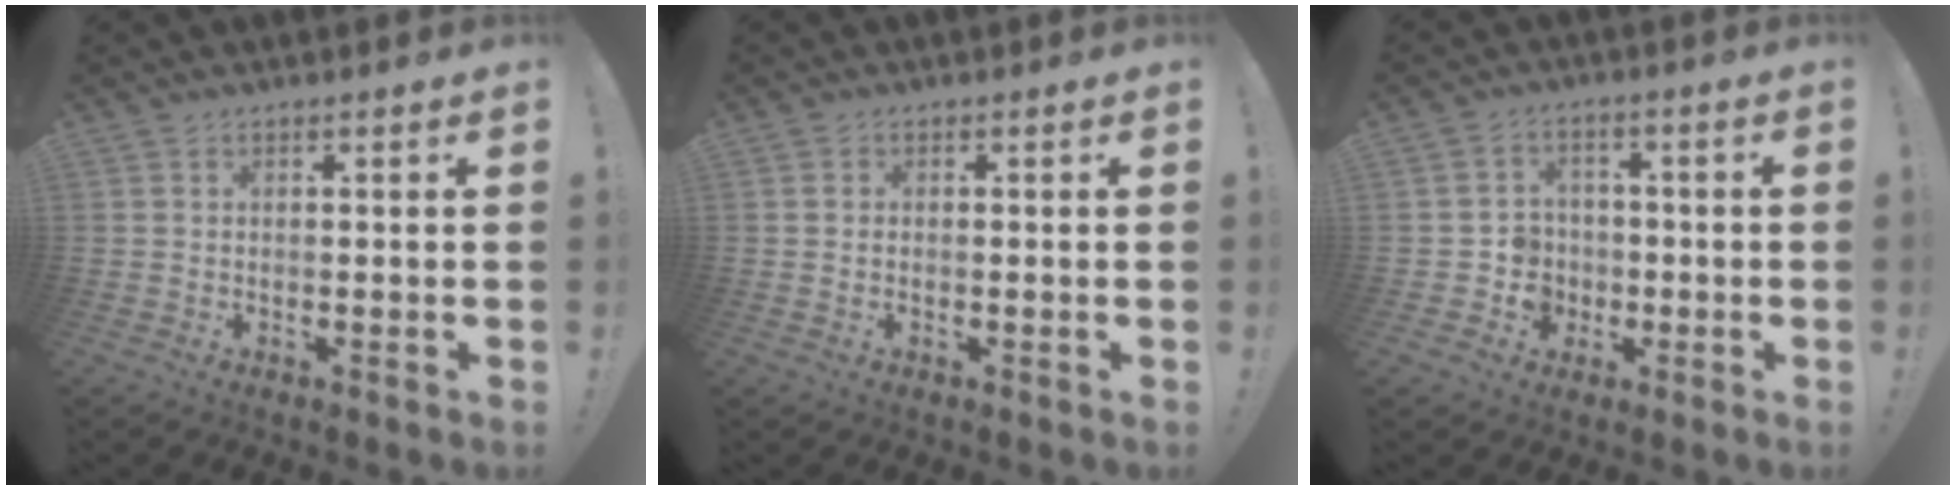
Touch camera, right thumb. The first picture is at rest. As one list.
[{"total": 0.7, "force": [0.0, 0.4, 0.6], "torque": [-0.016, 0.003, 0.000]}, {"total": 6.2, "force": [-1.1, 6.0, 1.2], "torque": [-0.027, 0.001, -0.016]}]